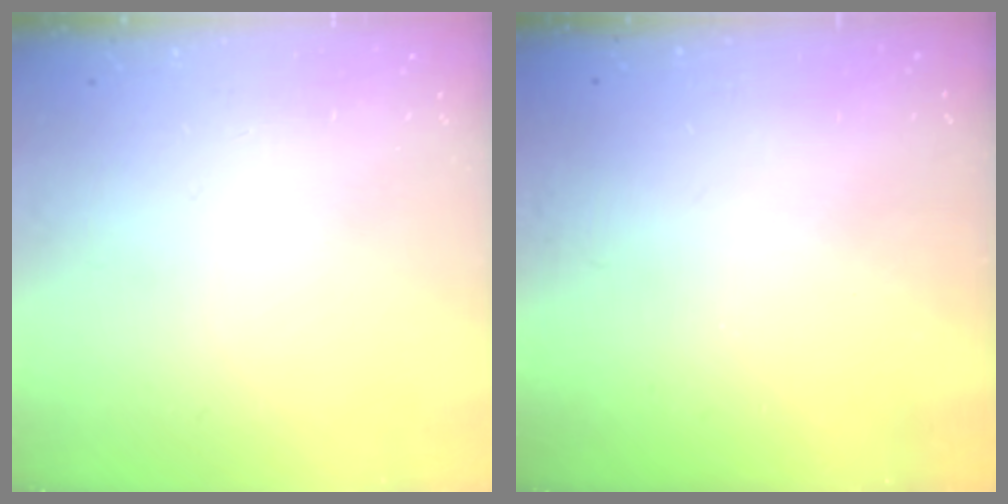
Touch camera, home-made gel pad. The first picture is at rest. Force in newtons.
{"total": 3.2, "press": 3.2, "slide": 0.1}